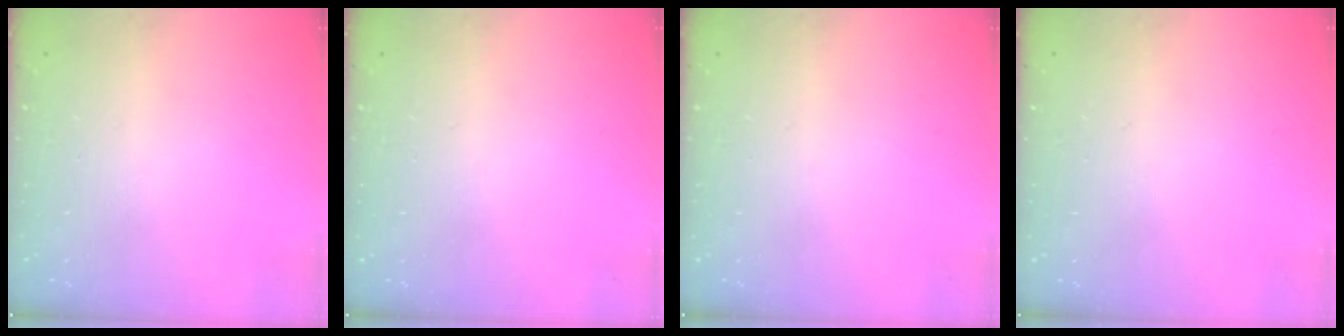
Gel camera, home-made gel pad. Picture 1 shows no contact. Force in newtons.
{"total": 0.0}
{"total": 0.0}
{"total": 0.0}